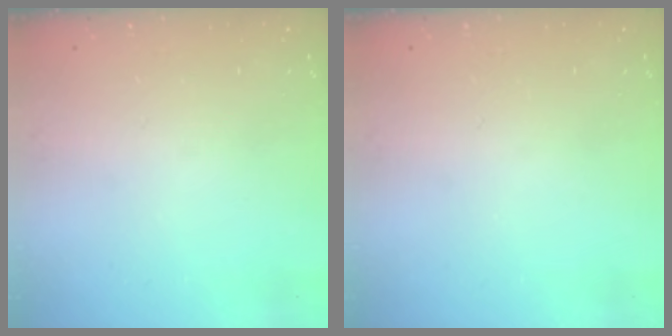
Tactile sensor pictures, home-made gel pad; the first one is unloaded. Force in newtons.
{"total": 0.0}